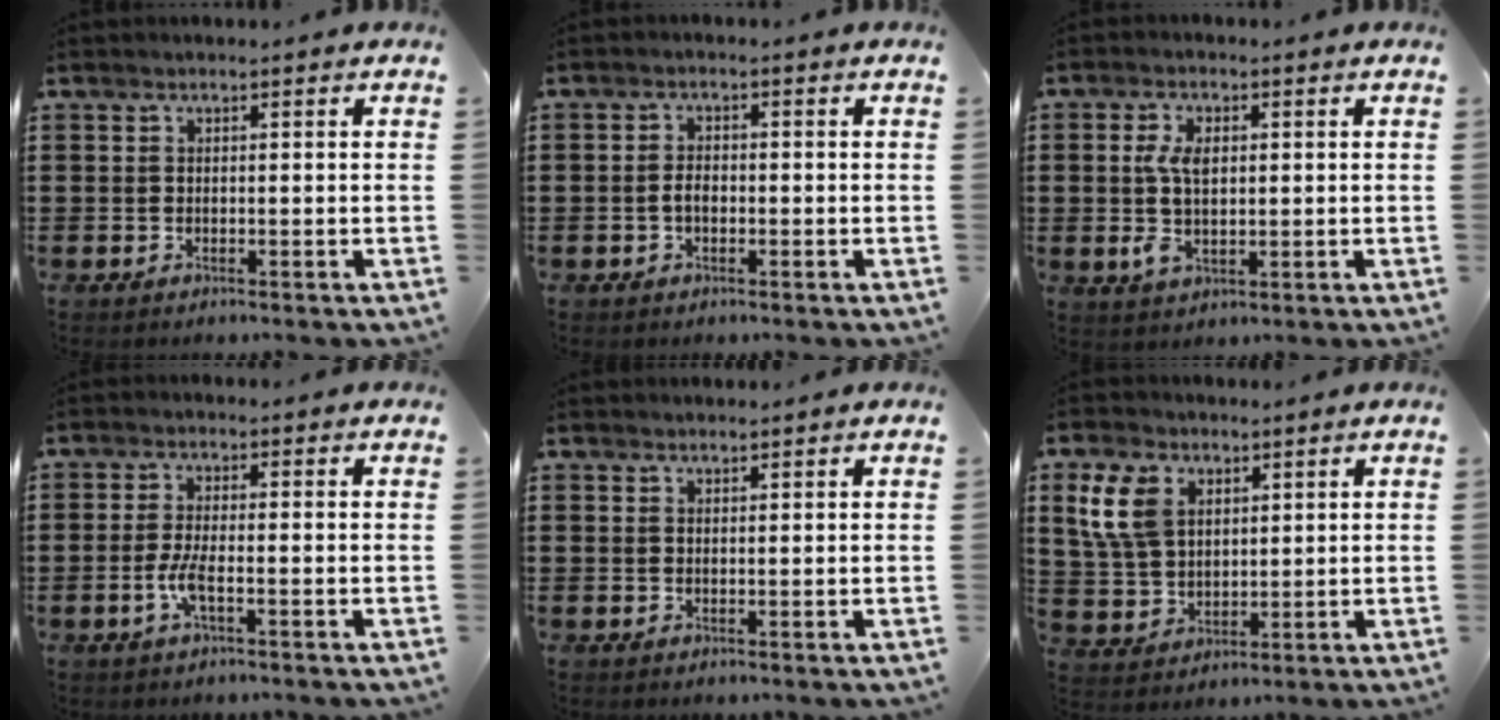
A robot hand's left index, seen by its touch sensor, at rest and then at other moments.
{"total": 2.1, "force": [-0.4, 1.1, 1.8], "torque": [-0.043, 0.001, -0.011]}
{"total": 5.8, "force": [0.5, 3.2, 4.8], "torque": [-0.110, 0.006, 0.005]}
{"total": 3.6, "force": [-1.4, 0.7, 3.3], "torque": [-0.078, -0.006, -0.030]}
{"total": 1.0, "force": [1.0, 0.2, 0.0], "torque": [-0.002, 0.000, 0.020]}
{"total": 8.1, "force": [3.6, 5.5, 4.6], "torque": [-0.122, 0.014, 0.068]}